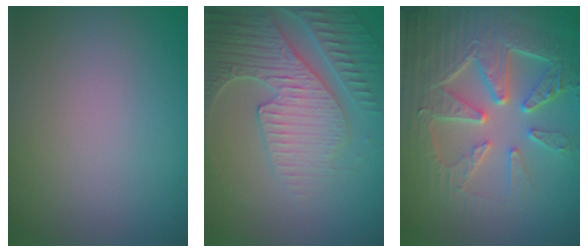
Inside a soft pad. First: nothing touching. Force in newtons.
{"total": 6.0, "press": 5.1, "slide": 3.1}
{"total": 8.6, "press": 6.2, "slide": 6.0}